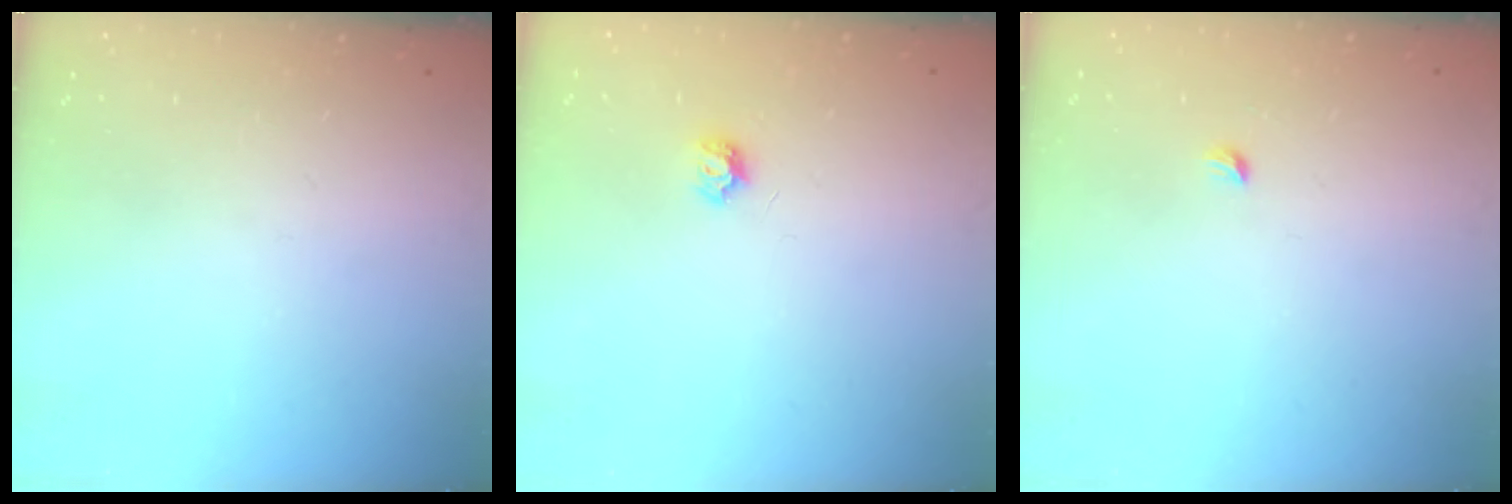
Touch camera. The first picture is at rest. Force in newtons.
{"total": 5.3, "press": 5.2, "slide": 0.4}
{"total": 2.7, "press": 2.6, "slide": 0.6}